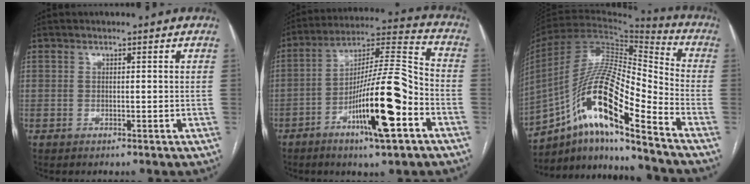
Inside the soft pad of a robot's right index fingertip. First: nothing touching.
{"total": 17.2, "force": [-6.9, 1.6, 15.7], "torque": [-0.281, 0.000, -0.115]}
{"total": 18.7, "force": [-10.4, 2.5, 15.4], "torque": [-0.304, 0.003, -0.185]}